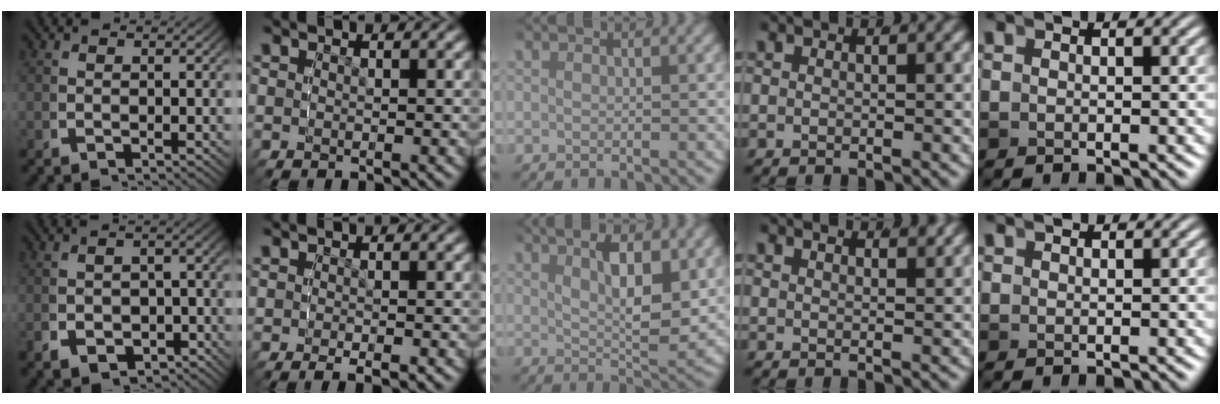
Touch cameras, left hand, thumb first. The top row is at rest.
{"thumb": {"total": 4.7, "force": [-2.1, 3.1, 2.8], "torque": [-0.045, -0.018, -0.025]}, "index": {"total": 1.2, "force": [-0.8, -0.3, 1.0], "torque": [-0.020, -0.001, -0.013]}, "middle": {"total": 6.6, "force": [3.0, 2.6, 5.3], "torque": [-0.077, -0.008, 0.052]}, "ring": {"total": 1.4, "force": [1.2, -0.2, 0.6], "torque": [-0.004, -0.006, 0.024]}, "little": {"total": 0.6, "force": [0.4, -0.3, -0.1], "torque": [0.011, -0.002, 0.012]}}